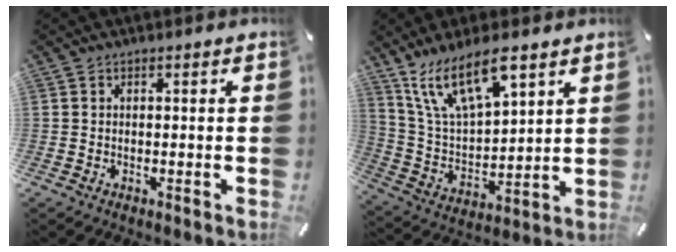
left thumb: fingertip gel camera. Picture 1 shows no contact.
{"total": 15.2, "force": [10.1, 6.2, 9.6], "torque": [-0.217, -0.044, 0.178]}